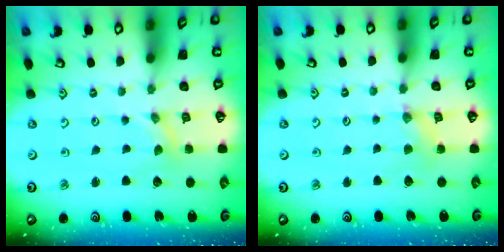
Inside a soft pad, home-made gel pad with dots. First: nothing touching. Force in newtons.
{"total": 2.3, "press": 2.3, "slide": 0.3}